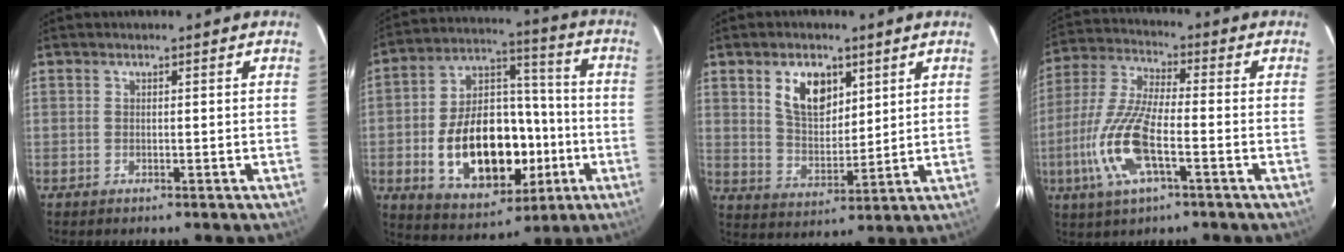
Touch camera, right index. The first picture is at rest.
{"total": 21.7, "force": [-5.4, 13.1, 16.4], "torque": [-0.317, 0.030, -0.064]}
{"total": 9.4, "force": [4.4, 5.5, 6.2], "torque": [-0.109, 0.008, 0.089]}
{"total": 14.3, "force": [-4.7, 4.3, 12.8], "torque": [-0.283, -0.008, -0.095]}